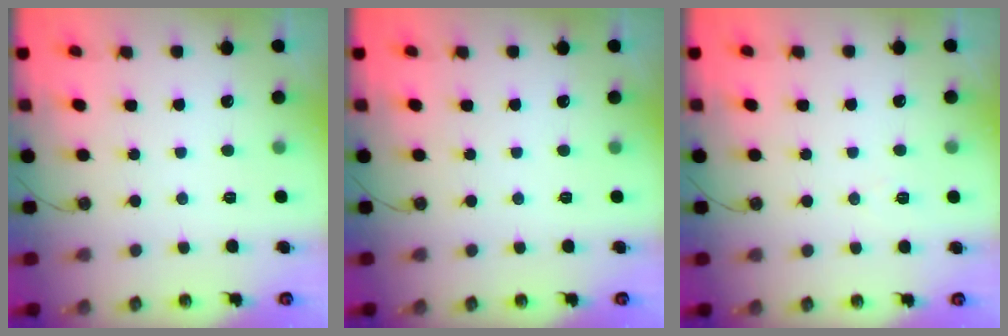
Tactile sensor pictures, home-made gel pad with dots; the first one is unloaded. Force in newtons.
{"total": 0.0}
{"total": 6.3, "press": 4.6, "slide": 4.3}